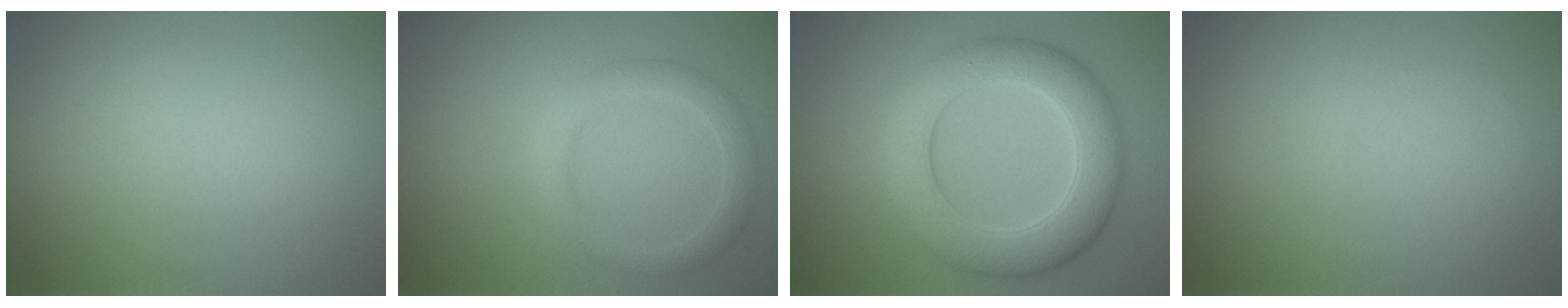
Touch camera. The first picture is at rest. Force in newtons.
{"total": 2.4, "press": 2.4, "slide": 0.2}
{"total": 7.6, "press": 7.6, "slide": 0.1}
{"total": 0.0}